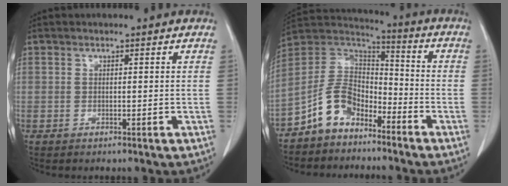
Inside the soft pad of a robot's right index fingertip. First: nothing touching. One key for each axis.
{"total": 9.7, "fx": -6.3, "fy": 5.7, "fz": 4.7, "tx": -0.100, "ty": 0.033, "tz": -0.127}